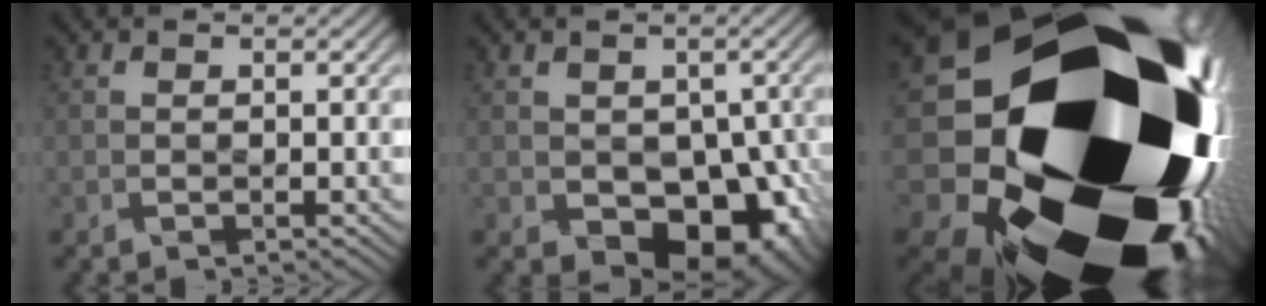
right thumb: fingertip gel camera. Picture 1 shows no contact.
{"total": 10.6, "force": [-2.7, 8.2, 6.2], "torque": [-0.082, -0.013, -0.050]}
{"total": 23.5, "force": [-3.3, 17.5, 15.2], "torque": [-0.238, -0.039, -0.111]}